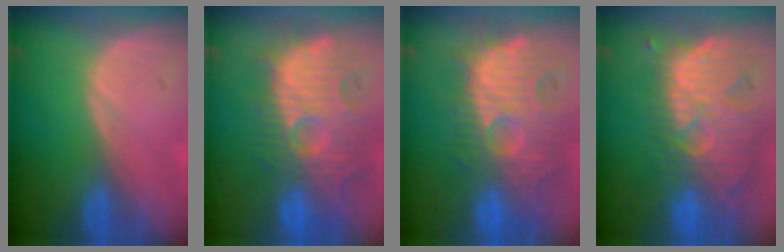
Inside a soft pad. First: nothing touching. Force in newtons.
{"total": 13.4, "press": 12.4, "slide": 5.0}
{"total": 13.4, "press": 12.4, "slide": 5.0}
{"total": 13.1, "press": 11.4, "slide": 6.4}